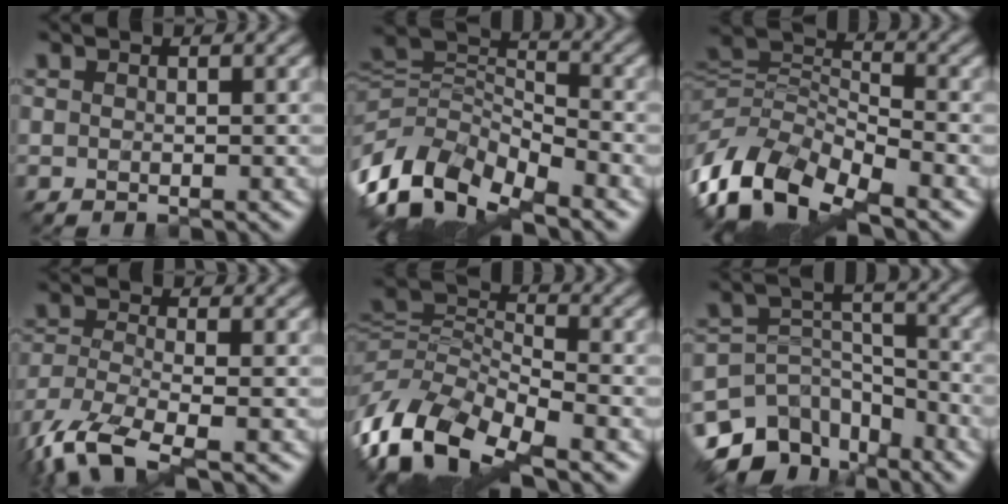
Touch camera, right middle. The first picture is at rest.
{"total": 9.7, "force": [-5.3, 5.0, 6.4], "torque": [-0.122, -0.013, -0.103]}
{"total": 9.6, "force": [-5.7, 4.3, 6.4], "torque": [-0.121, -0.007, -0.121]}
{"total": 8.1, "force": [-5.2, 2.7, 5.6], "torque": [-0.129, -0.025, -0.110]}
{"total": 10.6, "force": [-5.9, 4.6, 7.4], "torque": [-0.147, -0.007, -0.126]}
{"total": 9.3, "force": [-6.8, 5.3, 3.5], "torque": [-0.059, 0.005, -0.118]}